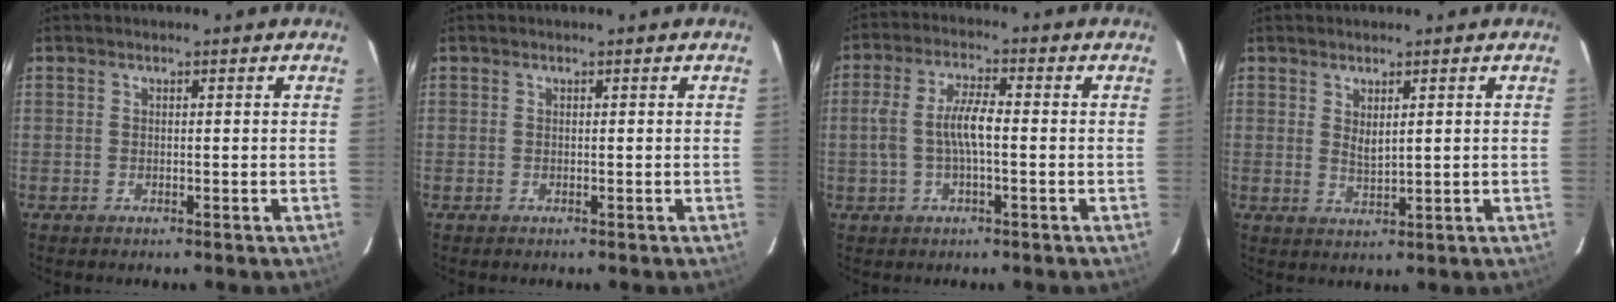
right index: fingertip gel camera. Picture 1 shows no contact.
{"total": 0.0}
{"total": 6.9, "force": [-0.7, 1.9, 6.6], "torque": [-0.132, 0.008, -0.010]}
{"total": 2.8, "force": [1.0, 1.0, 2.5], "torque": [-0.042, -0.005, 0.019]}